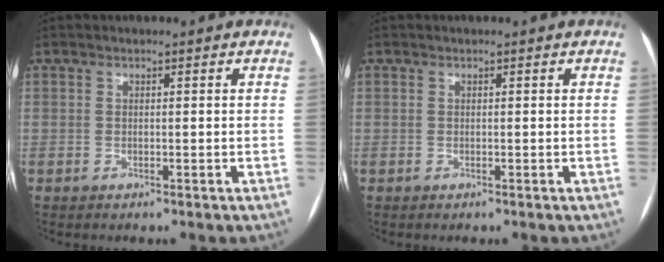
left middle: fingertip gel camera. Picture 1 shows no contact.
{"total": 0.0}